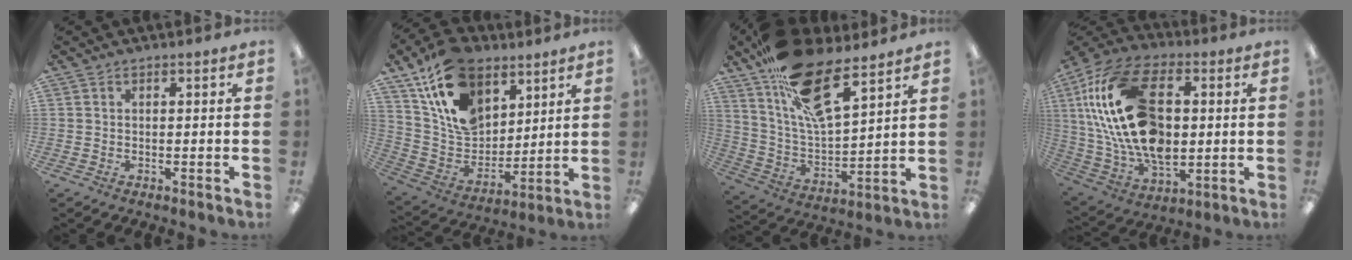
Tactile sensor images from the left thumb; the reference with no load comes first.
{"total": 19.4, "force": [11.3, 12.6, 9.5], "torque": [-0.189, -0.050, 0.213]}
{"total": 20.8, "force": [13.3, 8.3, 13.8], "torque": [-0.245, -0.063, 0.237]}
{"total": 26.0, "force": [4.2, 16.2, 19.9], "torque": [-0.400, 0.000, 0.078]}